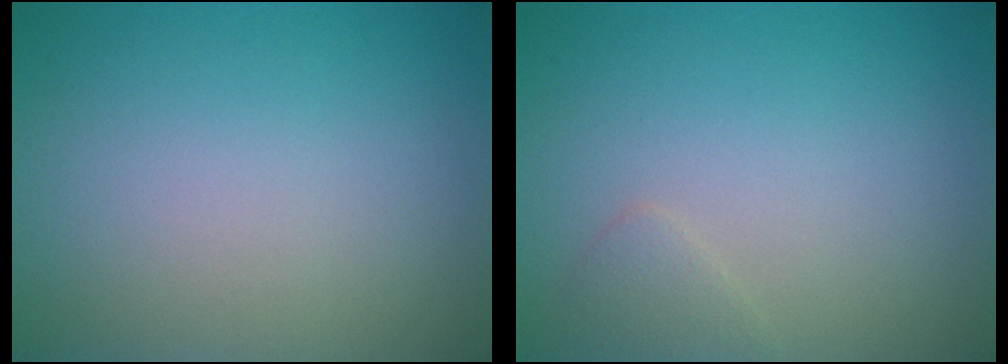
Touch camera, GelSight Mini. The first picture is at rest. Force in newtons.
{"total": 1.1, "press": 1.1, "slide": 0.0}